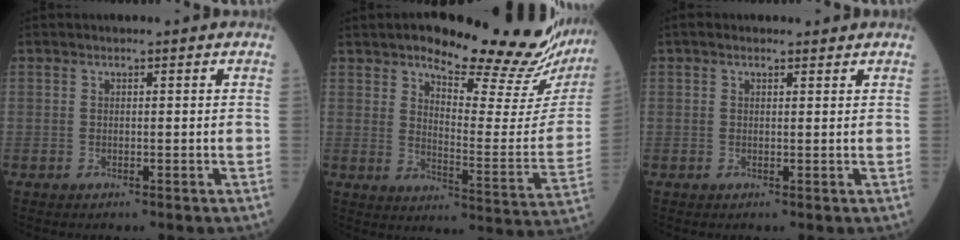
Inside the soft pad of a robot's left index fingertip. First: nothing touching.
{"total": 23.3, "force": [20.0, 4.2, 11.2], "torque": [-0.147, -0.075, 0.243]}
{"total": 1.5, "force": [1.1, 0.6, 0.7], "torque": [-0.020, 0.015, 0.017]}